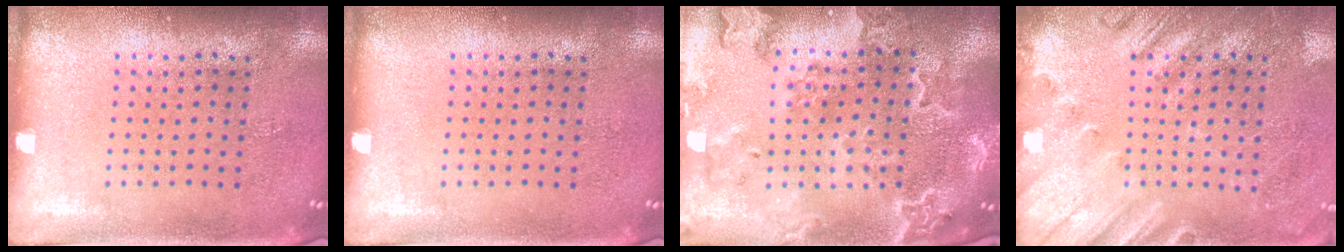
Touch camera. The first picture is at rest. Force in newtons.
{"total": 0.0}
{"total": 2.3, "press": 2.2, "slide": 0.5}
{"total": 2.2, "press": 2.0, "slide": 1.0}